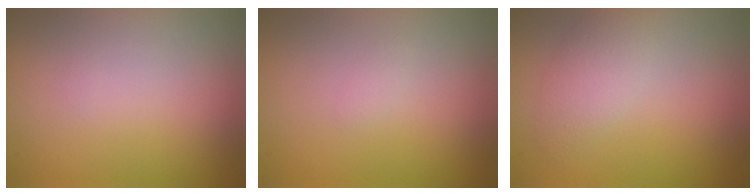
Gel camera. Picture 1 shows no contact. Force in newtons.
{"total": 0.5, "press": 0.5, "slide": 0.1}
{"total": 2.5, "press": 2.5, "slide": 0.0}